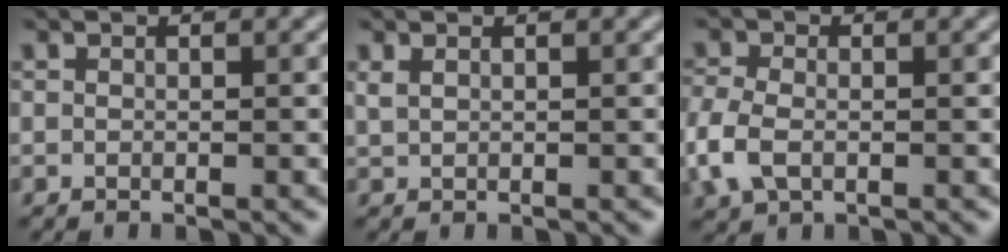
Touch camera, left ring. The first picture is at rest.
{"total": 0.8, "force": [0.6, 0.3, 0.5], "torque": [-0.016, 0.002, 0.015]}
{"total": 3.8, "force": [-1.2, 2.5, 2.6], "torque": [-0.074, -0.004, -0.030]}